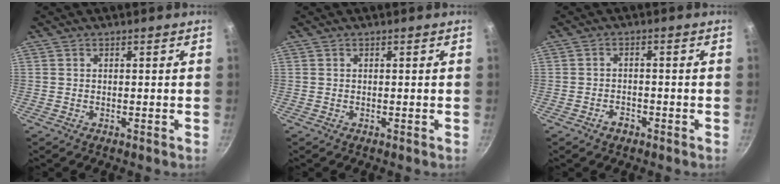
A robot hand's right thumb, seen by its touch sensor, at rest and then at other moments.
{"total": 0.0}
{"total": 2.5, "force": [-1.7, 1.5, 1.1], "torque": [-0.010, 0.018, -0.026]}